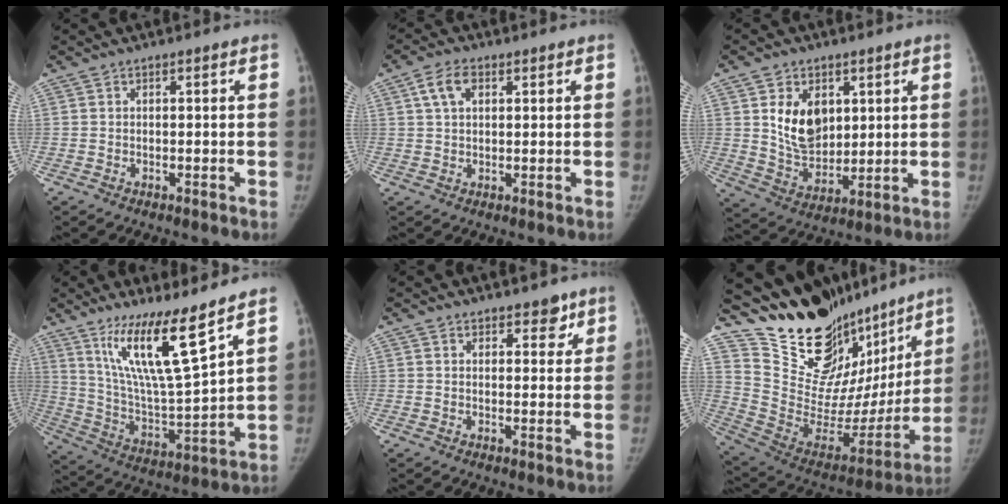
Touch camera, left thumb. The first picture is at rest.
{"total": 5.0, "force": [2.1, 3.0, 3.5], "torque": [-0.061, 0.006, 0.038]}
{"total": 11.4, "force": [3.6, 7.9, 7.4], "torque": [-0.089, -0.028, 0.078]}
{"total": 16.4, "force": [10.8, 1.6, 12.2], "torque": [-0.205, -0.076, 0.208]}
{"total": 3.9, "force": [2.8, 2.0, 1.8], "torque": [0.004, -0.016, 0.039]}
{"total": 29.6, "force": [23.2, 13.5, 12.6], "torque": [-0.165, -0.116, 0.365]}